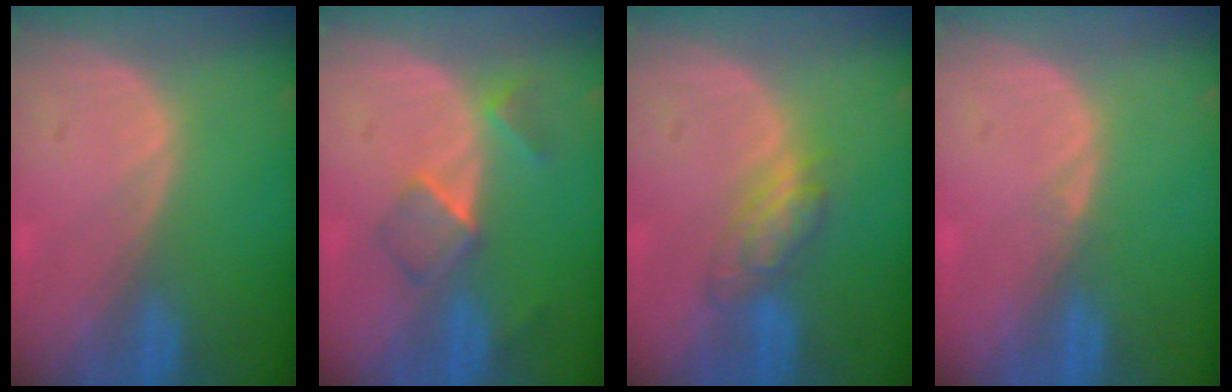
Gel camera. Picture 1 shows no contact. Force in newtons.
{"total": 5.3, "press": 4.5, "slide": 2.8}
{"total": 5.2, "press": 4.7, "slide": 2.3}
{"total": 0.6, "press": 0.4, "slide": 0.5}